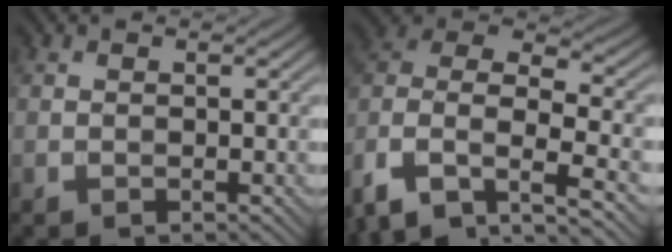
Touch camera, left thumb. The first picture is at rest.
{"total": 12.8, "force": [-5.9, 7.9, 8.2], "torque": [-0.215, -0.020, -0.100]}